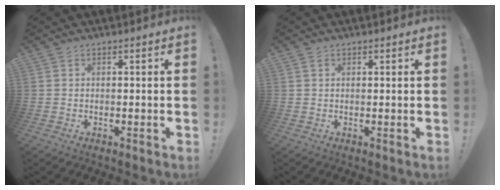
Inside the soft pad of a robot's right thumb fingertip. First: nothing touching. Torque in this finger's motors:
{"motor_torque": [0.06, -0.29, 0.11, 0.01, 0.09]}